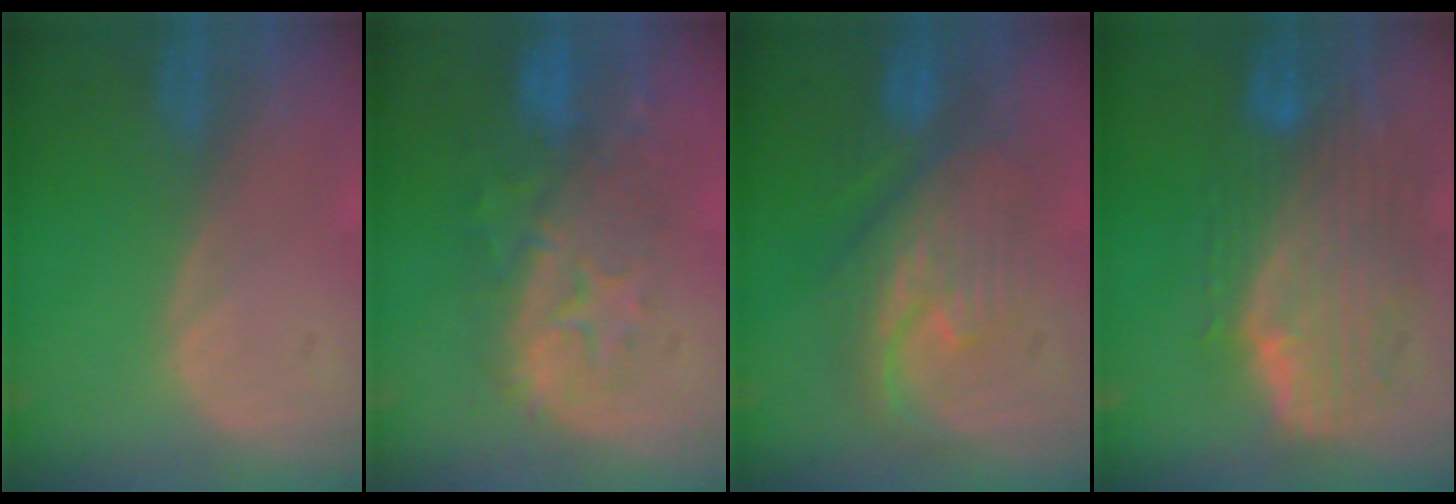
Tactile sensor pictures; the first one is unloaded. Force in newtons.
{"total": 10.1, "press": 8.7, "slide": 5.1}
{"total": 8.2, "press": 8.1, "slide": 1.4}
{"total": 10.0, "press": 8.9, "slide": 4.6}